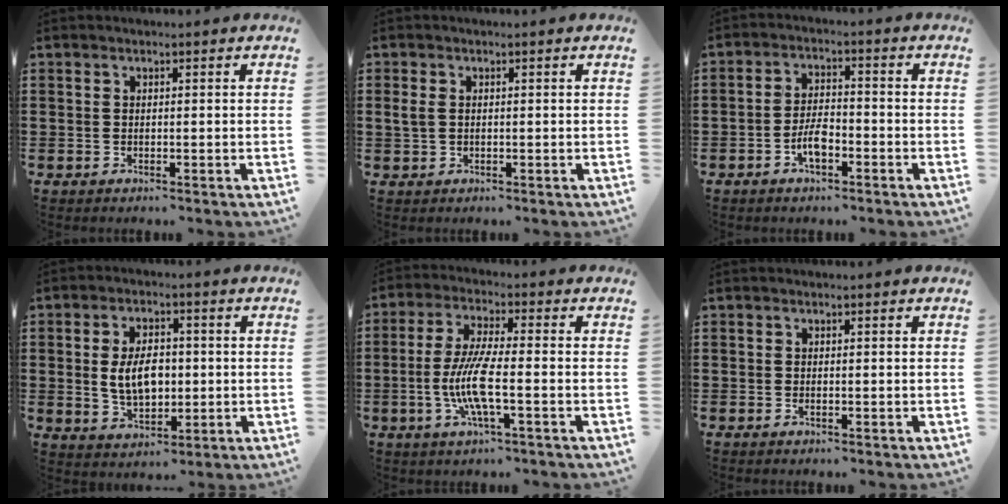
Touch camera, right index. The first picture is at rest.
{"total": 1.8, "force": [0.3, 1.3, 1.2], "torque": [-0.034, 0.005, 0.003]}
{"total": 4.6, "force": [-2.1, 1.9, 3.6], "torque": [-0.082, 0.001, -0.045]}
{"total": 6.7, "force": [0.2, 4.1, 5.3], "torque": [-0.098, 0.004, -0.003]}
{"total": 8.6, "force": [-2.1, 1.7, 8.2], "torque": [-0.180, -0.015, -0.048]}
{"total": 0.0}